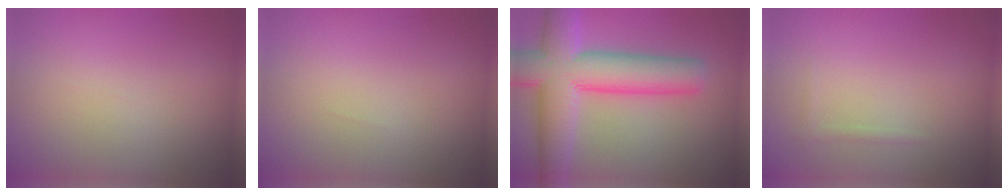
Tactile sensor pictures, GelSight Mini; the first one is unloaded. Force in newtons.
{"total": 0.0}
{"total": 10.1, "press": 10.1, "slide": 0.3}
{"total": 0.6, "press": 0.6, "slide": 0.0}